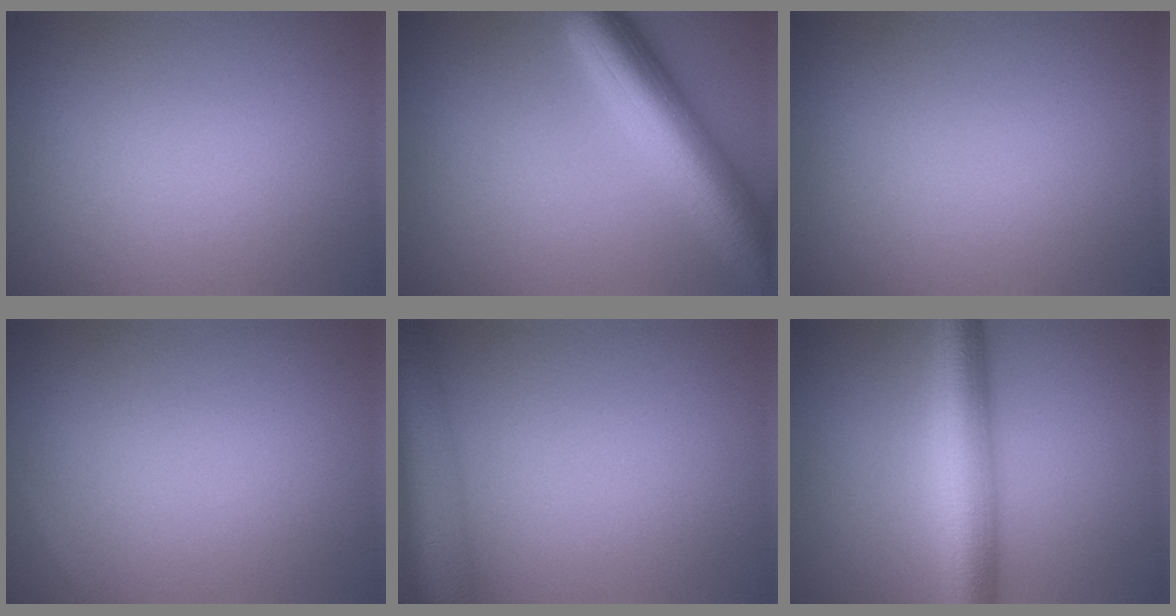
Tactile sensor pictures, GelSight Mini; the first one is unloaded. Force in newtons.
{"total": 8.5, "press": 8.4, "slide": 0.5}
{"total": 0.0}
{"total": 0.8, "press": 0.8, "slide": 0.1}
{"total": 6.1, "press": 6.1, "slide": 0.3}
{"total": 7.0, "press": 7.0, "slide": 0.1}